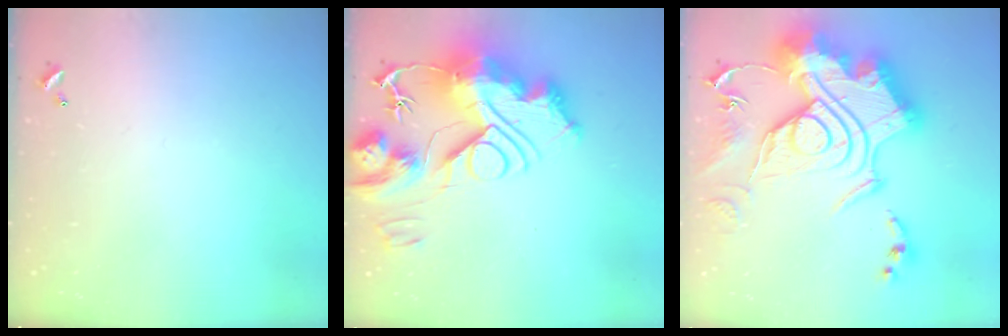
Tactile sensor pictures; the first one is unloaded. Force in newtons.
{"total": 0.5, "press": 0.5, "slide": 0.0}
{"total": 1.1, "press": 1.1, "slide": 0.0}